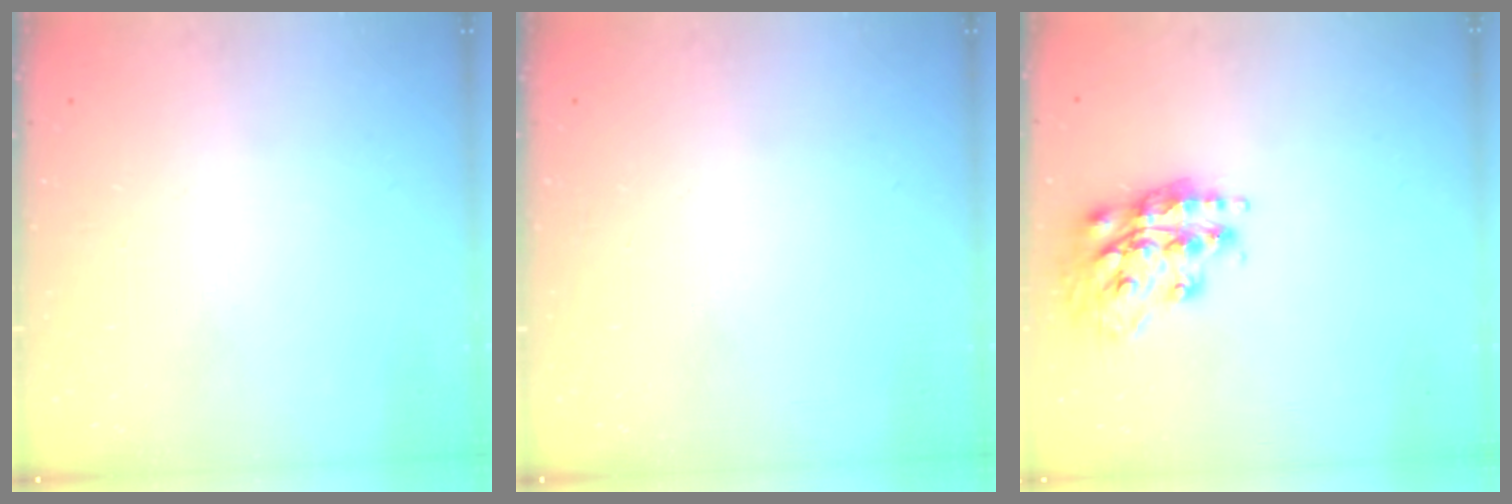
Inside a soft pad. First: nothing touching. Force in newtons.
{"total": 0.0}
{"total": 17.3, "press": 17.2, "slide": 1.7}